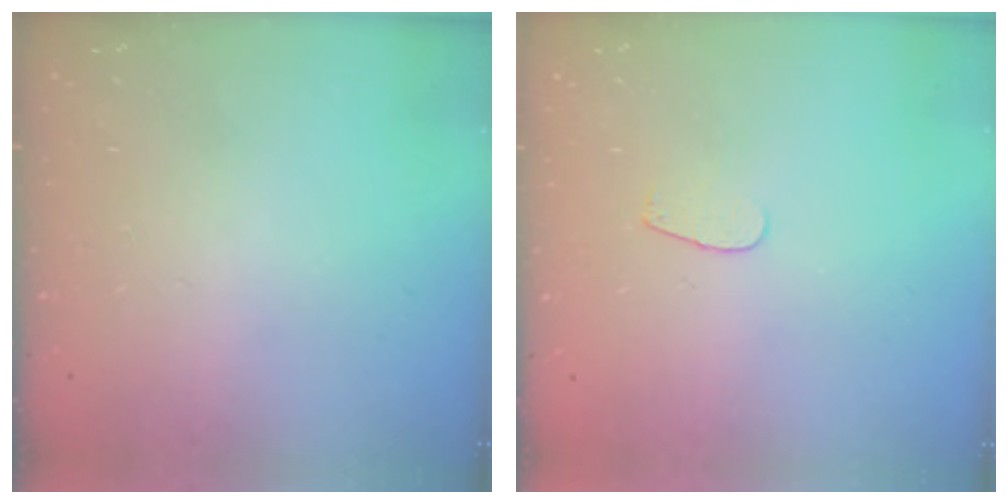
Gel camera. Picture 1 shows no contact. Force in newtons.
{"total": 2.6, "press": 2.5, "slide": 0.3}